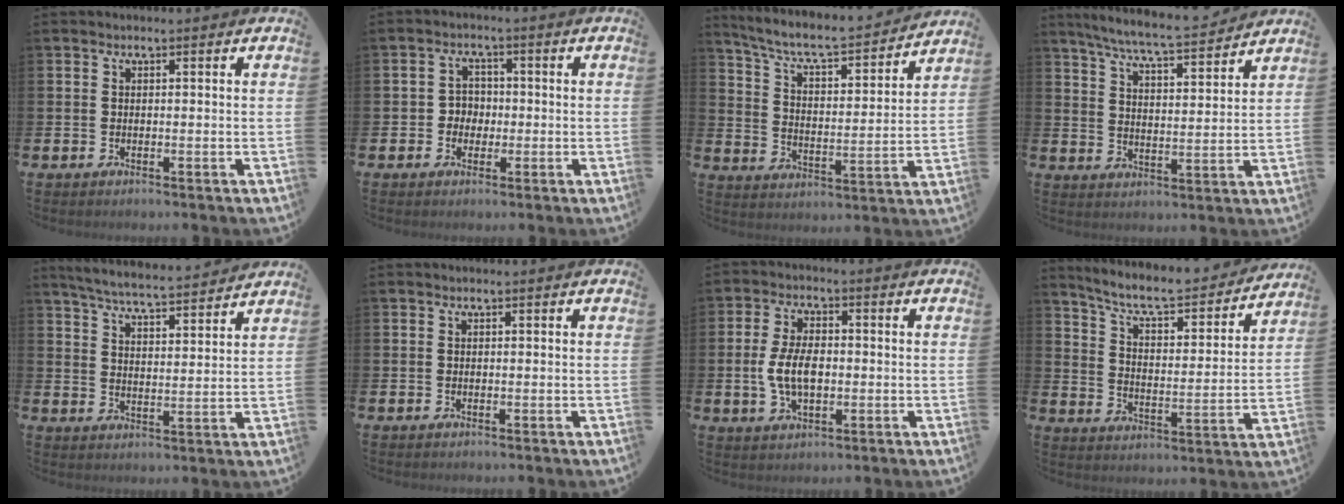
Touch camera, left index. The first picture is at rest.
{"total": 2.8, "force": [-0.5, 2.6, 0.8], "torque": [-0.018, 0.007, -0.018]}
{"total": 7.0, "force": [6.3, 1.4, 2.7], "torque": [-0.087, -0.044, 0.105]}
{"total": 7.3, "force": [6.9, 0.2, 2.4], "torque": [-0.073, -0.043, 0.120]}
{"total": 5.7, "force": [5.6, 0.2, 1.2], "torque": [-0.047, -0.039, 0.097]}
{"total": 0.0}
{"total": 6.1, "force": [-0.3, 3.3, 5.0], "torque": [-0.095, 0.000, -0.013]}
{"total": 7.7, "force": [7.0, 1.6, 2.9], "torque": [-0.084, -0.050, 0.116]}